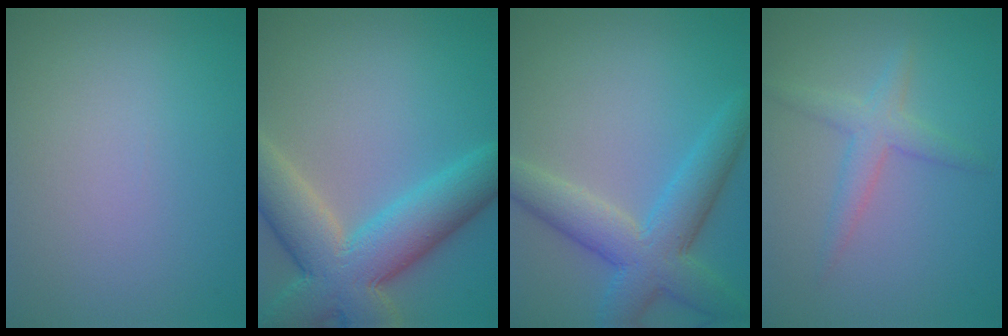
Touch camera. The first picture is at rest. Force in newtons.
{"total": 9.8, "press": 9.8, "slide": 1.0}
{"total": 6.2, "press": 6.2, "slide": 0.5}
{"total": 2.5, "press": 2.5, "slide": 0.0}